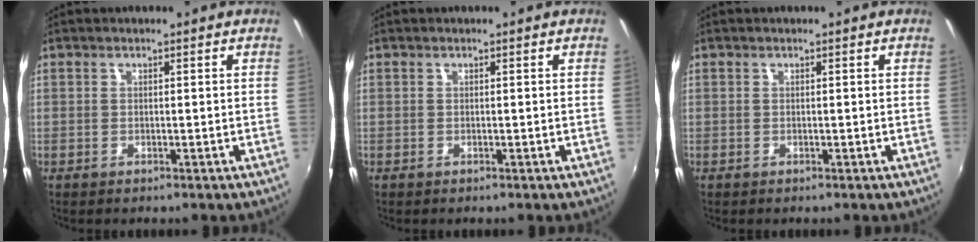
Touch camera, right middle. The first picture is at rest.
{"total": 0.0}
{"total": 0.0}